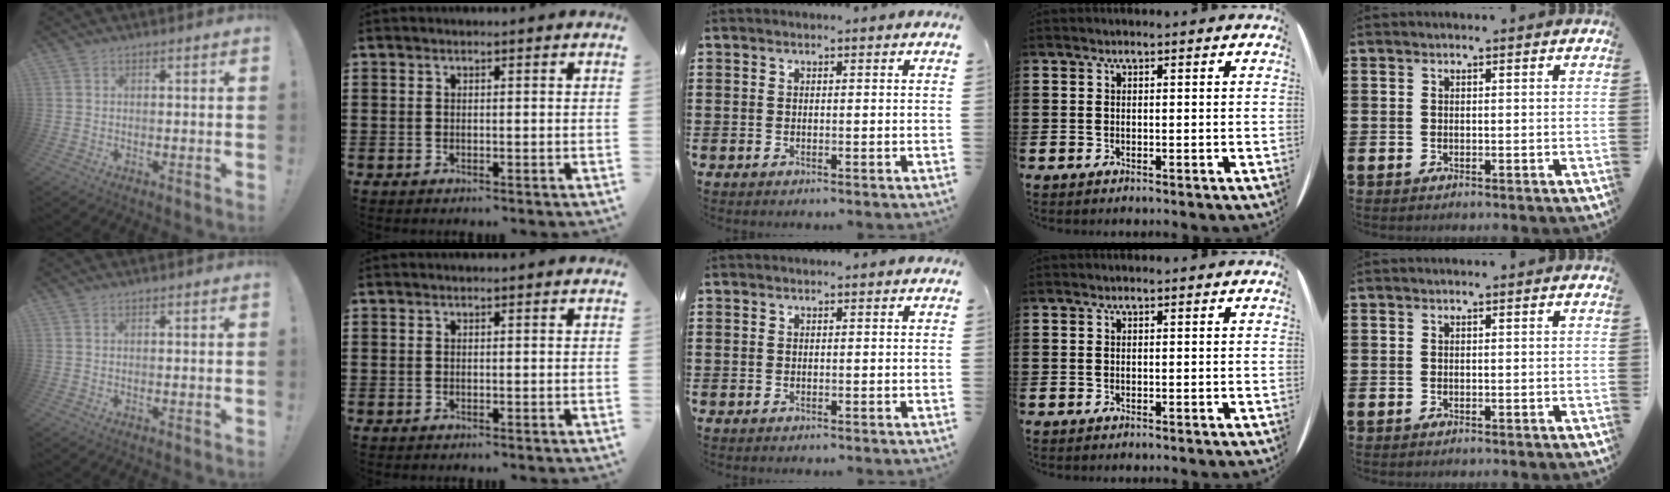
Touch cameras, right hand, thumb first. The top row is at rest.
{}